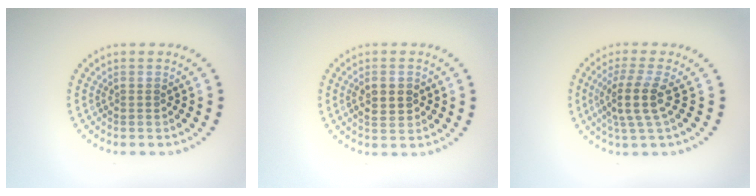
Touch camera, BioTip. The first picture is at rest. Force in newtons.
{"total": 2.2, "press": 2.2, "slide": 0.1}
{"total": 3.5, "press": 2.7, "slide": 2.2}